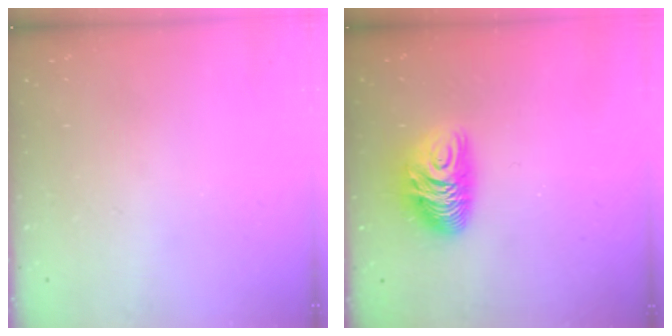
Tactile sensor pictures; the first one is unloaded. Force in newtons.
{"total": 10.4, "press": 10.4, "slide": 0.8}